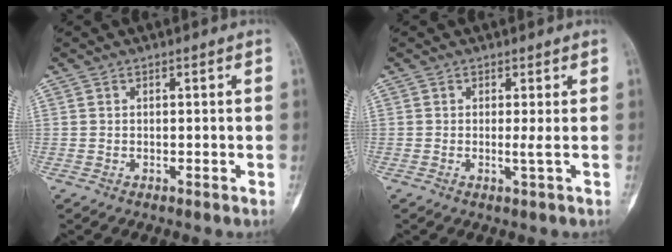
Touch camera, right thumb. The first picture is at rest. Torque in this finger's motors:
{"motor_torque": [0.63, 0.75, 0.28, 0.07, 0.12]}